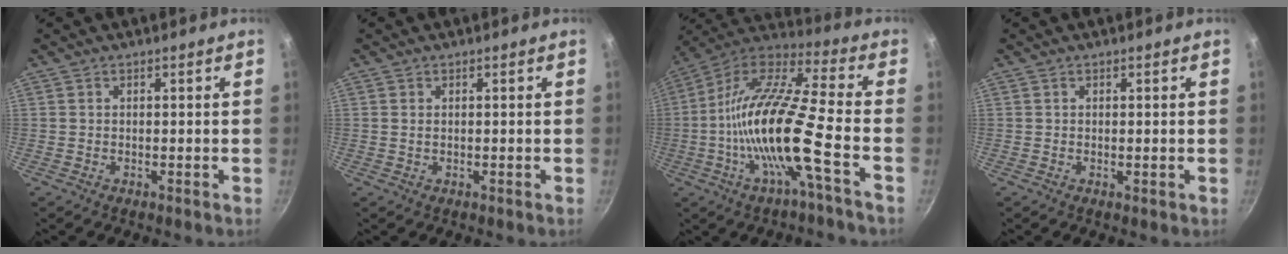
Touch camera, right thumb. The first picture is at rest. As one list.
[{"total": 0.8, "force": [0.2, 0.5, 0.6], "torque": [-0.010, 0.001, 0.002]}, {"total": 19.9, "force": [-5.3, 3.5, 18.8], "torque": [-0.343, 0.036, -0.119]}, {"total": 0.5, "force": [0.0, 0.0, 0.5], "torque": [-0.008, -0.002, 0.000]}]